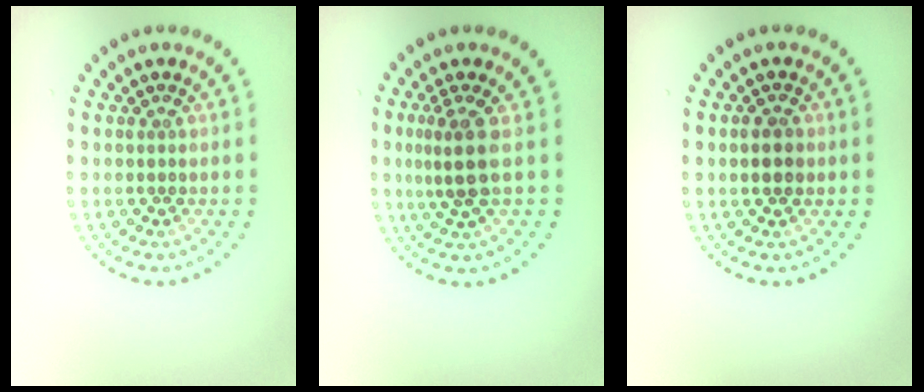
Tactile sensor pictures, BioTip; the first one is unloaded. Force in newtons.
{"total": 2.8, "press": 2.1, "slide": 1.8}
{"total": 1.7, "press": 1.7, "slide": 0.1}